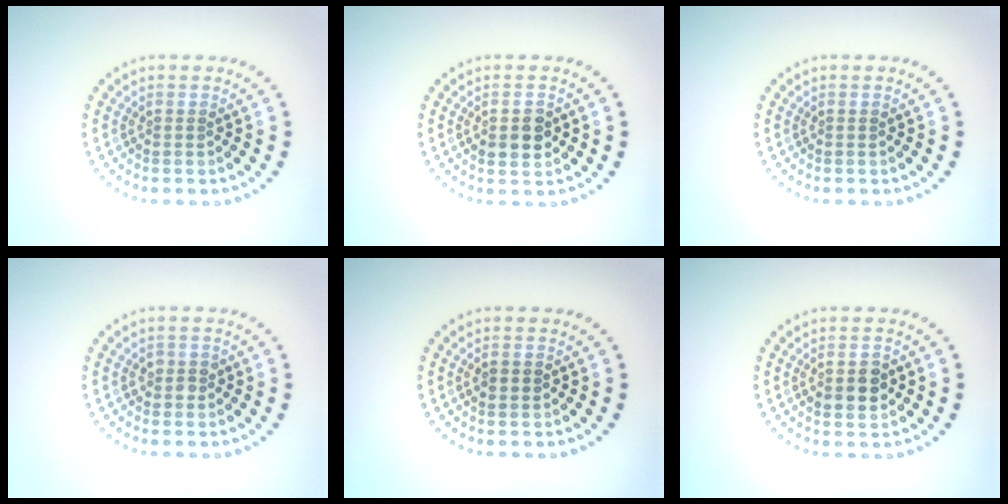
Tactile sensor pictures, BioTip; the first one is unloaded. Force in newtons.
{"total": 2.9, "press": 2.9, "slide": 0.2}
{"total": 0.0}
{"total": 1.3, "press": 1.2, "slide": 0.5}
{"total": 1.7, "press": 1.7, "slide": 0.2}
{"total": 2.9, "press": 2.9, "slide": 0.2}